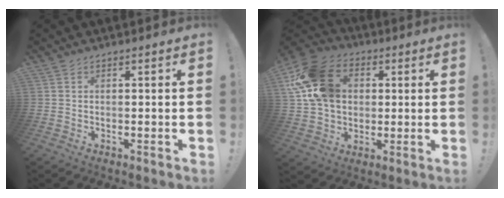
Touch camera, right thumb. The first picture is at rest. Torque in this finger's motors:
{"motor_torque": [1.35, 1.84, 1.51, 0.32, 0.19]}